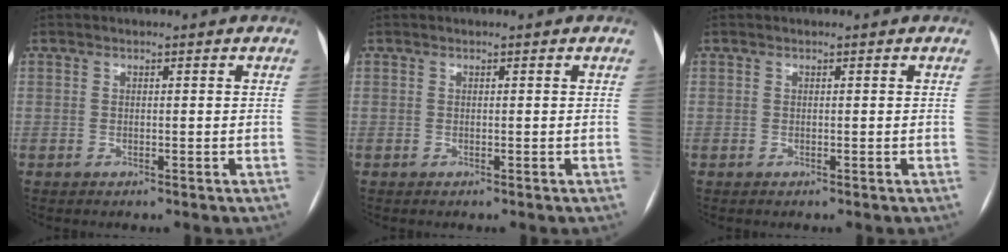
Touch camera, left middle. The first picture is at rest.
{"total": 0.0}
{"total": 0.0}